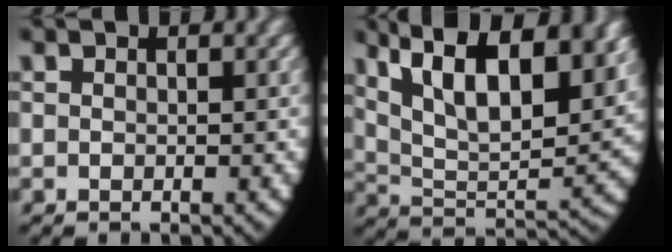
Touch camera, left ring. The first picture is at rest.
{"total": 12.6, "force": [4.6, 7.0, 9.4], "torque": [-0.179, -0.023, 0.081]}